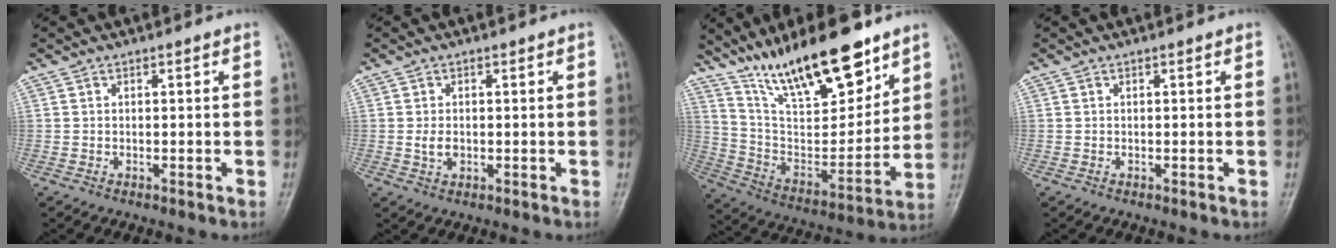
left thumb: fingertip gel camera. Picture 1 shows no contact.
{"total": 2.3, "force": [-0.1, 1.6, 1.7], "torque": [-0.028, -0.002, 0.000]}
{"total": 22.7, "force": [15.9, 7.6, 14.4], "torque": [-0.198, -0.069, 0.282]}
{"total": 0.0}